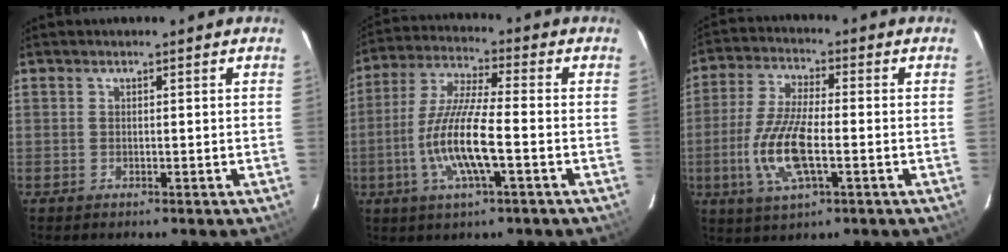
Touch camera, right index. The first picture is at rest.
{"total": 12.4, "force": [-3.6, 1.7, 11.7], "torque": [-0.244, -0.004, -0.070]}
{"total": 11.9, "force": [-3.0, 3.7, 10.9], "torque": [-0.232, -0.004, -0.060]}